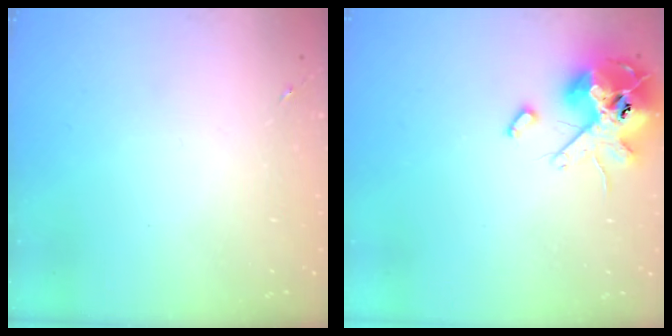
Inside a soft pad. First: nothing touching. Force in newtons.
{"total": 14.3, "press": 14.0, "slide": 2.5}